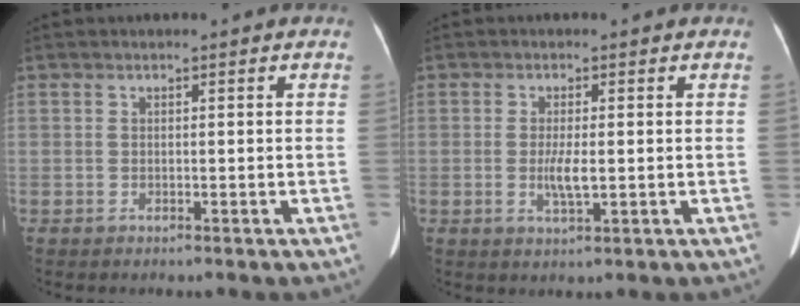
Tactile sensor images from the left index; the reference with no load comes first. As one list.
[{"total": 3.1, "force": [-0.2, 0.6, 3.1], "torque": [-0.062, -0.004, -0.004]}]